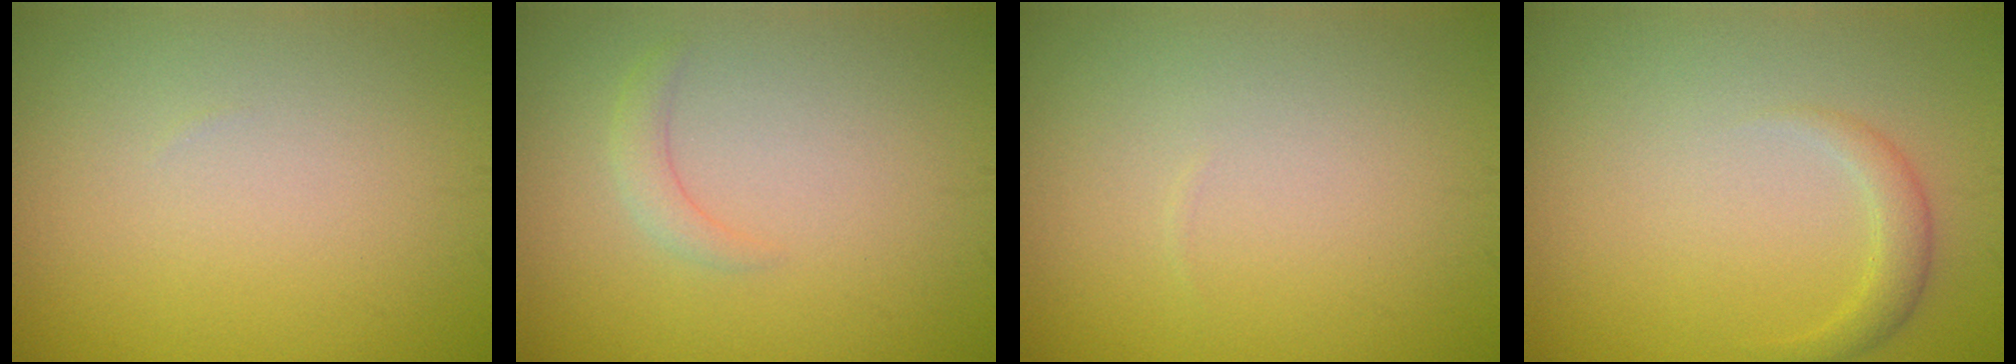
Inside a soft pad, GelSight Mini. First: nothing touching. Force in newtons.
{"total": 1.2, "press": 1.2, "slide": 0.2}
{"total": 0.0}
{"total": 1.6, "press": 1.6, "slide": 0.1}